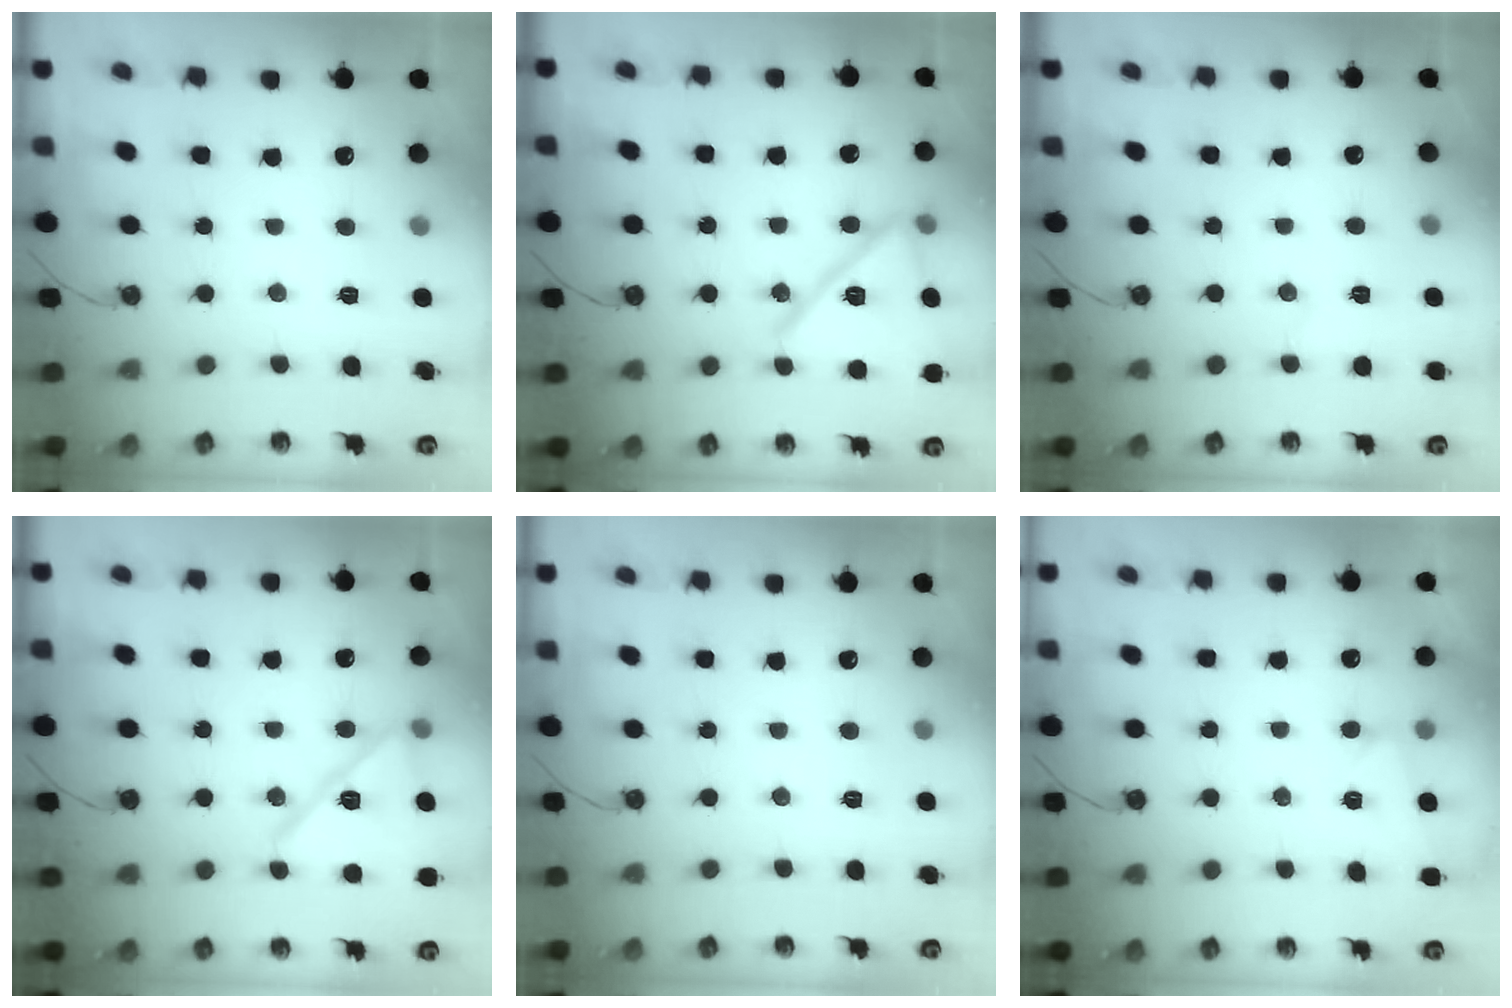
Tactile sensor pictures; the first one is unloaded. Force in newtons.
{"total": 16.9, "press": 16.9, "slide": 0.3}
{"total": 3.7, "press": 3.5, "slide": 0.9}
{"total": 14.6, "press": 14.6, "slide": 1.1}
{"total": 0.0}
{"total": 3.9, "press": 2.9, "slide": 2.6}